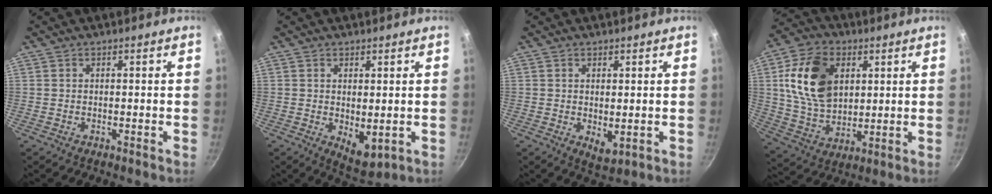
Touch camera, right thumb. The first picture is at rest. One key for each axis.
{"total": 5.7, "fx": 0.1, "fy": 2.9, "fz": 4.9, "tx": -0.063, "ty": -0.019, "tz": 0.010}
{"total": 3.6, "fx": 0.3, "fy": 1.8, "fz": 3.0, "tx": -0.046, "ty": -0.013, "tz": 0.009}
{"total": 16.9, "fx": 4.3, "fy": 11.6, "fz": 11.5, "tx": -0.190, "ty": -0.008, "tz": 0.083}